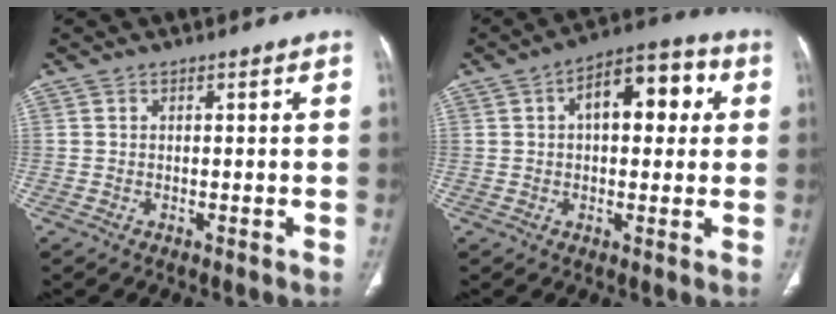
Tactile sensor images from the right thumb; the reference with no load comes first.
{"total": 12.2, "force": [3.0, 6.4, 9.9], "torque": [-0.111, 0.025, 0.036]}